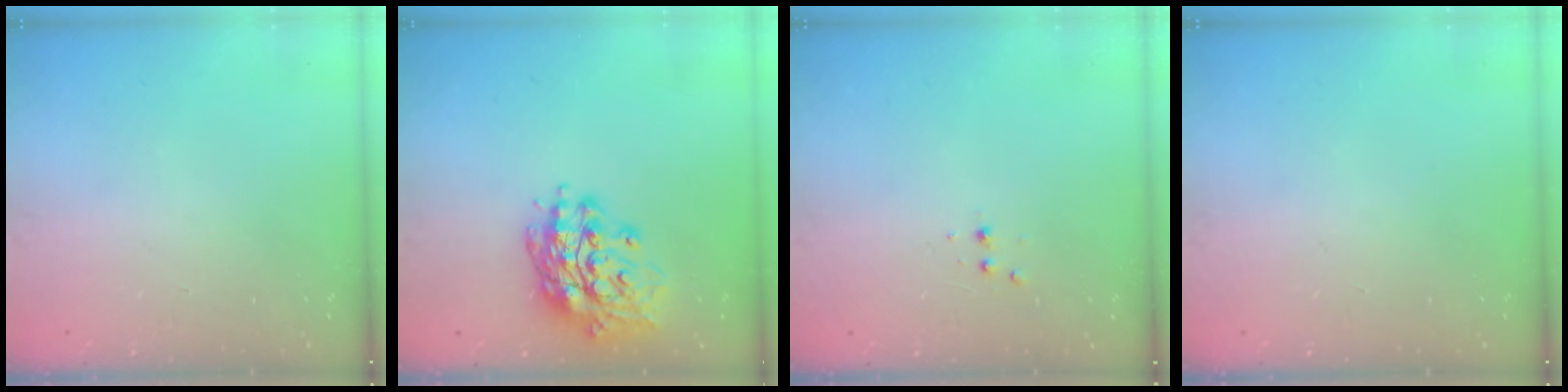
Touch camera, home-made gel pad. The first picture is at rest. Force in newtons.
{"total": 15.6, "press": 15.3, "slide": 3.5}
{"total": 2.9, "press": 2.7, "slide": 1.0}
{"total": 0.0}